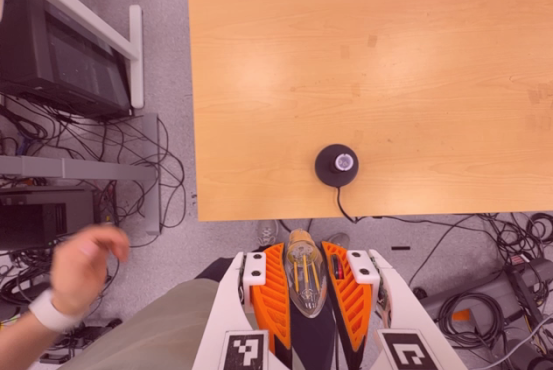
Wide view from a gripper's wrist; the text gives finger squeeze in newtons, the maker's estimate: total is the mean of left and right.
{"total": 18.7, "left": 19.1, "right": 18.3}